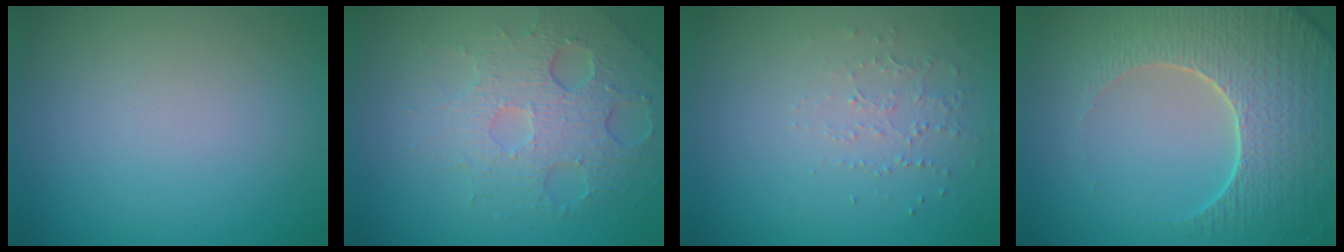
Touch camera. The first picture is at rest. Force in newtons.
{"total": 4.8, "press": 4.0, "slide": 2.5}
{"total": 1.0, "press": 0.6, "slide": 0.8}
{"total": 6.9, "press": 5.6, "slide": 3.9}